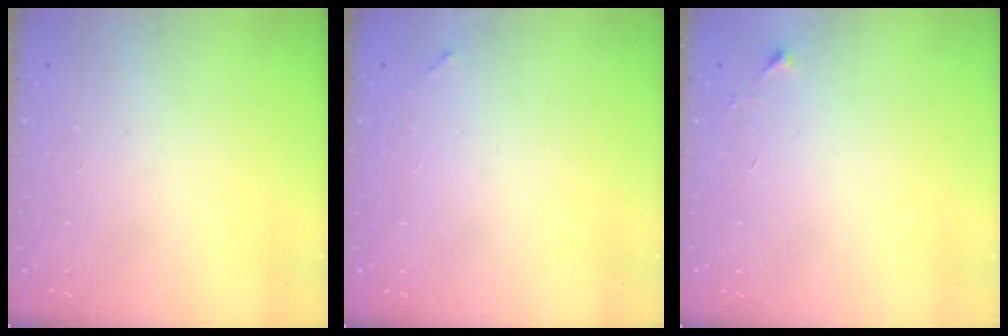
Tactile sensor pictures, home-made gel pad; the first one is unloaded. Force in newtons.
{"total": 3.7, "press": 3.7, "slide": 0.2}
{"total": 3.9, "press": 3.8, "slide": 0.6}